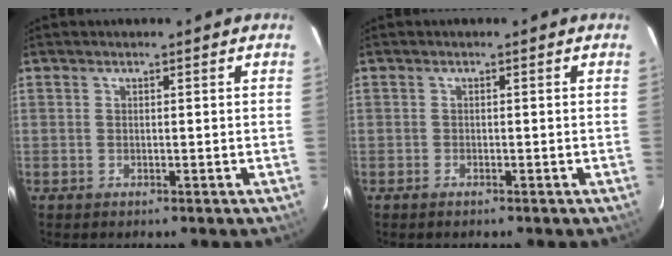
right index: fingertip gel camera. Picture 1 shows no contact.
{"total": 0.8, "force": [-0.7, 0.2, 0.3], "torque": [-0.008, -0.001, -0.014]}